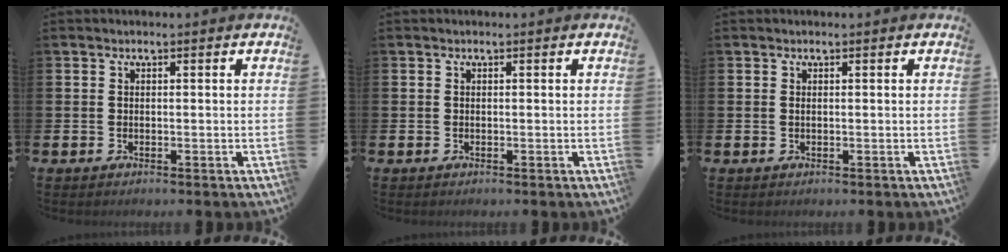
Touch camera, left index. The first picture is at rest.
{"total": 0.0}
{"total": 0.0}